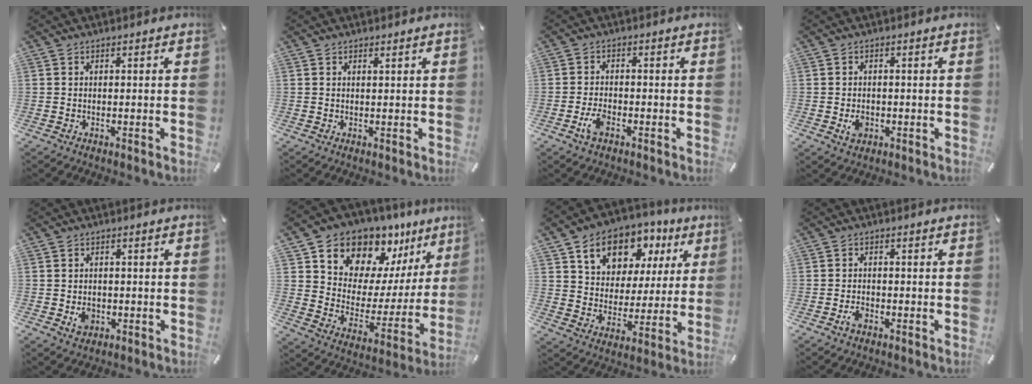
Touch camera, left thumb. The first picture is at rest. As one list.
[{"total": 0.6, "force": [0.5, 0.1, 0.3], "torque": [-0.006, -0.002, 0.010]}, {"total": 3.9, "force": [-2.0, 2.1, 2.7], "torque": [-0.064, 0.002, -0.039]}, {"total": 3.2, "force": [-0.7, 2.6, 1.7], "torque": [-0.021, 0.001, -0.012]}, {"total": 3.4, "force": [-0.7, 2.8, 1.7], "torque": [-0.013, -0.002, -0.014]}, {"total": 12.1, "force": [10.4, 6.2, -0.4], "torque": [-0.010, -0.125, 0.189]}, {"total": 14.0, "force": [7.4, 10.5, 5.6], "torque": [-0.092, -0.034, 0.135]}, {"total": 2.2, "force": [-1.2, 1.4, 1.2], "torque": [-0.022, 0.006, -0.023]}]